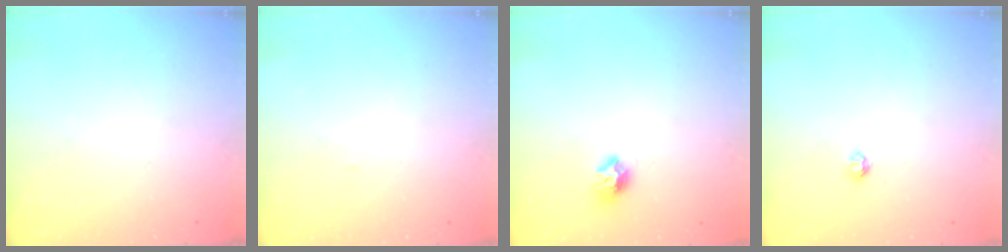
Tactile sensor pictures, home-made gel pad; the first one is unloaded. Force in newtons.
{"total": 1.3, "press": 1.3, "slide": 0.0}
{"total": 8.2, "press": 8.2, "slide": 0.1}
{"total": 3.7, "press": 3.7, "slide": 0.5}